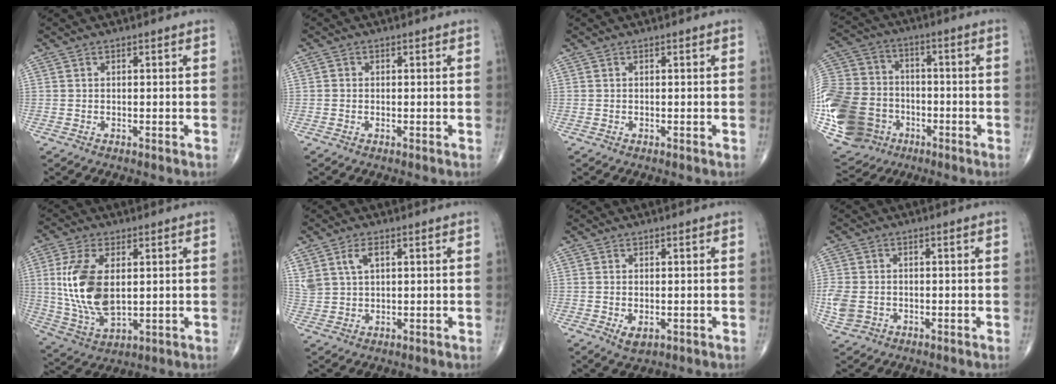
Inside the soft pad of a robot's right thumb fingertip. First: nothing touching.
{"total": 0.7, "force": [-0.1, 0.7, 0.2], "torque": [-0.001, 0.002, -0.004]}
{"total": 0.0}
{"total": 24.9, "force": [-7.2, 20.0, 12.9], "torque": [-0.305, 0.038, -0.123]}
{"total": 14.4, "force": [1.8, 7.6, 12.1], "torque": [-0.251, -0.012, 0.046]}
{"total": 5.6, "force": [2.5, 3.2, 3.9], "torque": [-0.084, -0.003, 0.055]}
{"total": 2.7, "force": [-0.6, 1.6, 2.1], "torque": [-0.032, -0.004, -0.002]}
{"total": 6.1, "force": [-1.4, 4.9, 3.4], "torque": [-0.083, 0.003, -0.021]}